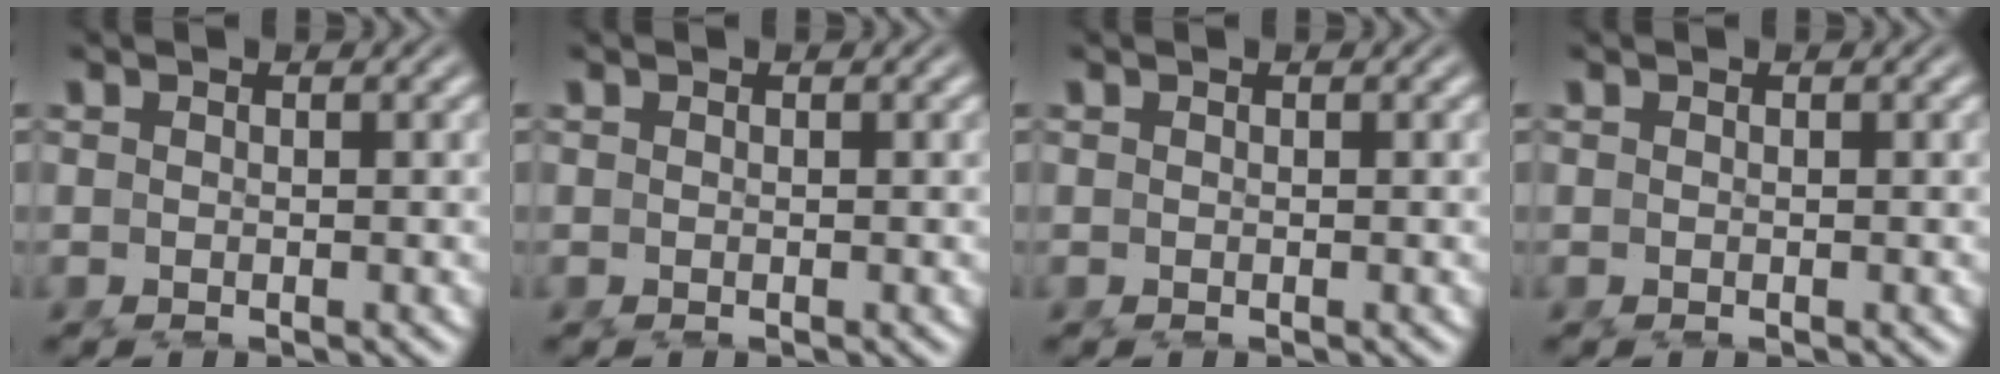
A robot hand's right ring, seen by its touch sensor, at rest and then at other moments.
{"total": 0.0}
{"total": 0.0}
{"total": 0.0}